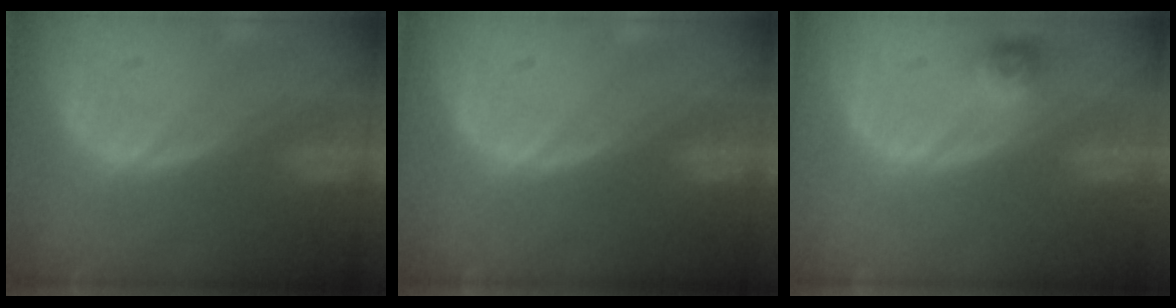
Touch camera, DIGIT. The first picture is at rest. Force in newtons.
{"total": 0.0}
{"total": 2.4, "press": 2.2, "slide": 0.9}